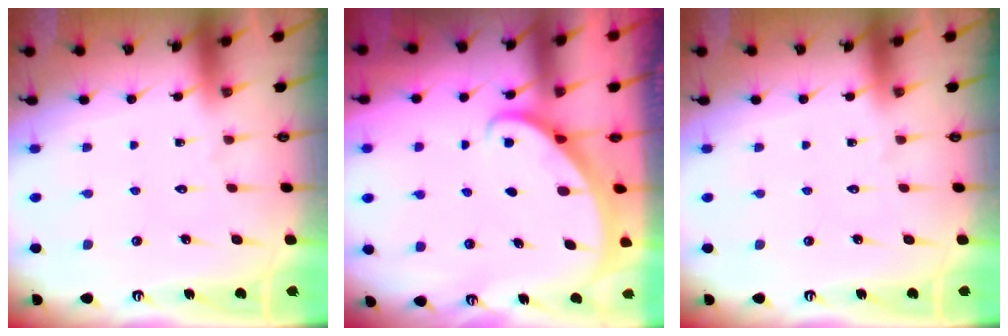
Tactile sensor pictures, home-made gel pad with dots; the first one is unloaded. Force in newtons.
{"total": 1.8, "press": 1.8, "slide": 0.0}
{"total": 0.0}